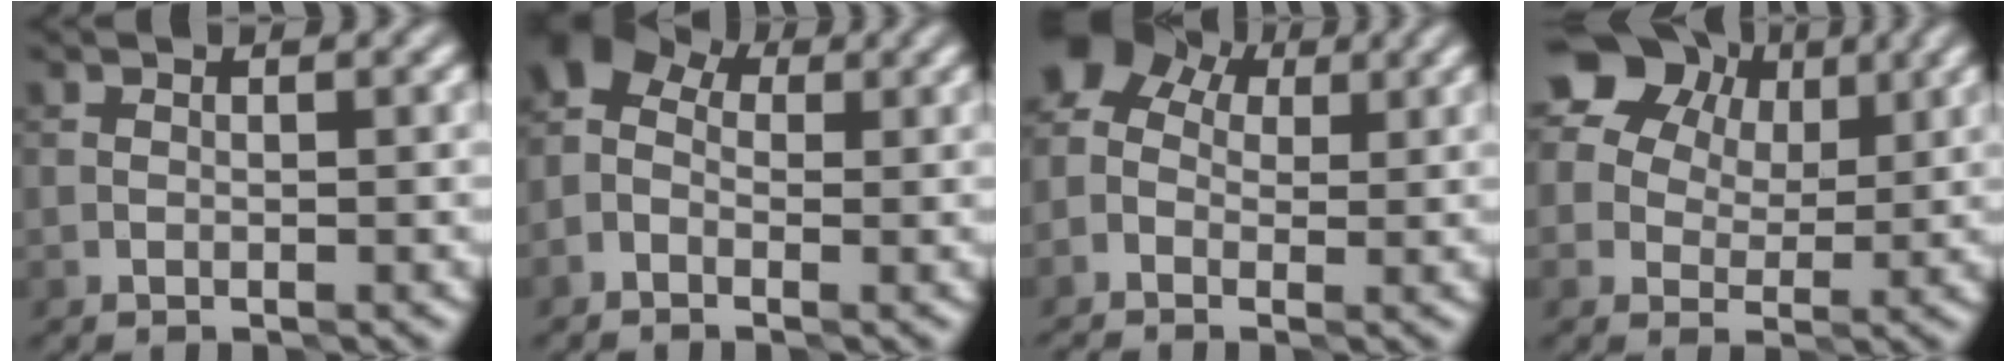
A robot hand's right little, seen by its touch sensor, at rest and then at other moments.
{"total": 4.6, "force": [0.2, 3.4, 3.0], "torque": [-0.055, 0.027, -0.010]}
{"total": 7.1, "force": [0.8, 5.4, 4.5], "torque": [-0.095, 0.033, -0.002]}
{"total": 9.9, "force": [4.9, 6.7, 5.4], "torque": [-0.079, 0.037, 0.069]}